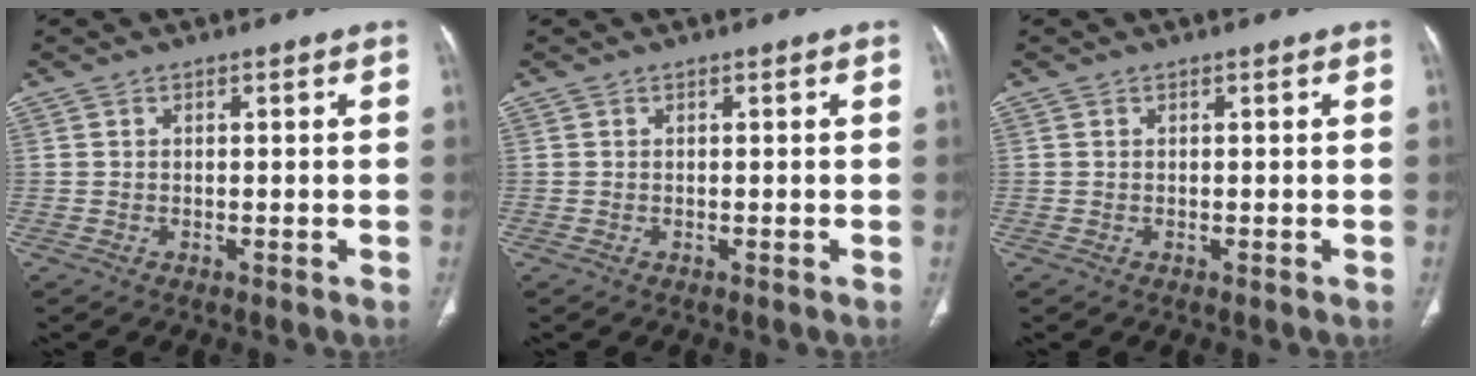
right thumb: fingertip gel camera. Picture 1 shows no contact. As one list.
[{"total": 0.0}, {"total": 0.0}]